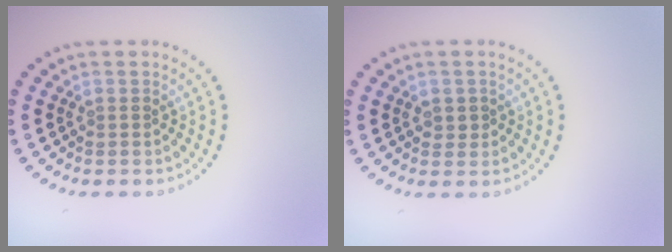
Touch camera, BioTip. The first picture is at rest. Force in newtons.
{"total": 0.7, "press": 0.7, "slide": 0.2}